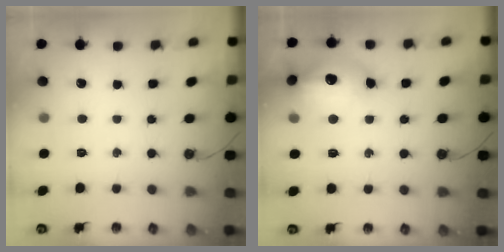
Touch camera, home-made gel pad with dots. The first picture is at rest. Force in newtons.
{"total": 18.2, "press": 18.2, "slide": 1.4}